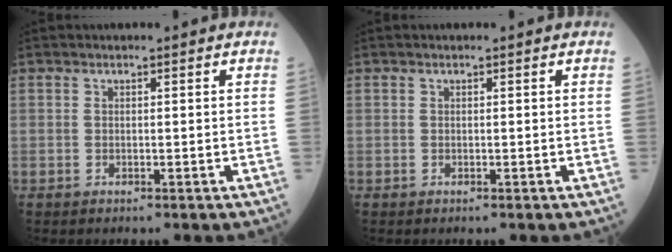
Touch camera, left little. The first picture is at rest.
{"total": 0.0}